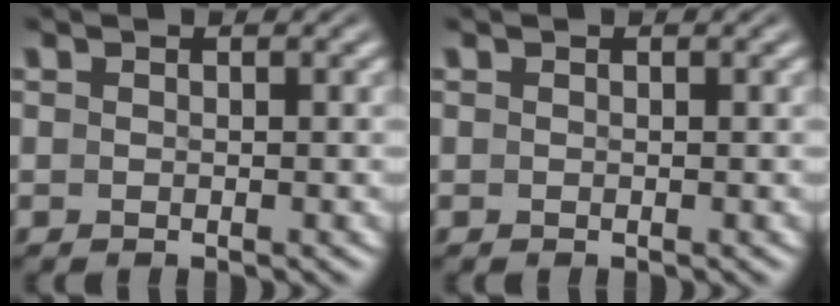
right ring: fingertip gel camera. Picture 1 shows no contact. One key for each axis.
{"total": 0.0}